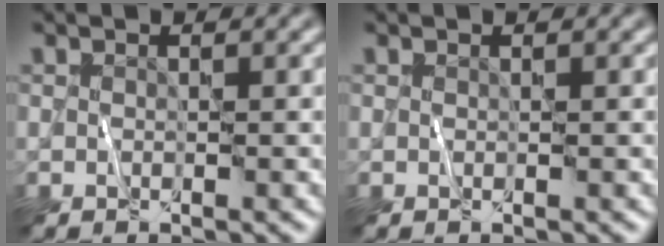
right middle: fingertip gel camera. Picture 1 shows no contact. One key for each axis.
{"total": 0.0}